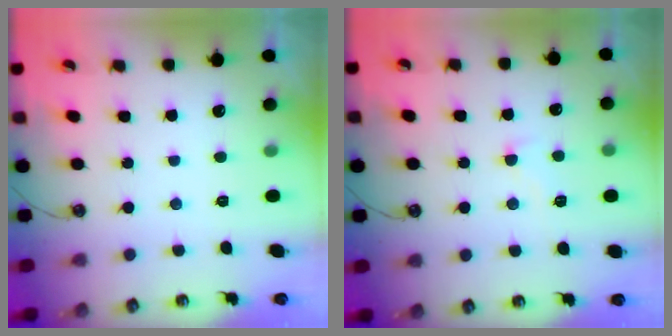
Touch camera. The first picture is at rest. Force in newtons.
{"total": 2.4, "press": 2.3, "slide": 0.7}